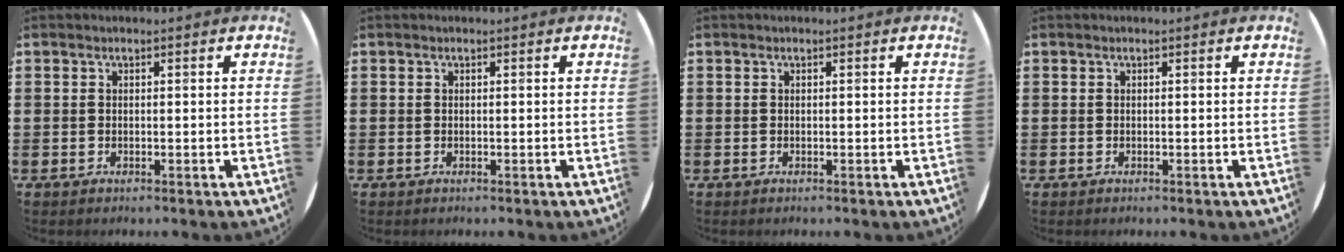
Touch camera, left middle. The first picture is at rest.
{"total": 0.0}
{"total": 0.0}
{"total": 0.0}